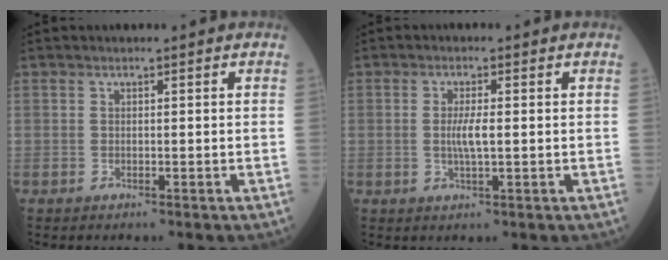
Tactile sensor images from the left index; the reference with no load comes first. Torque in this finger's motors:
{"motor_torque": [0.60, 0.22, 0.08, 0.03]}